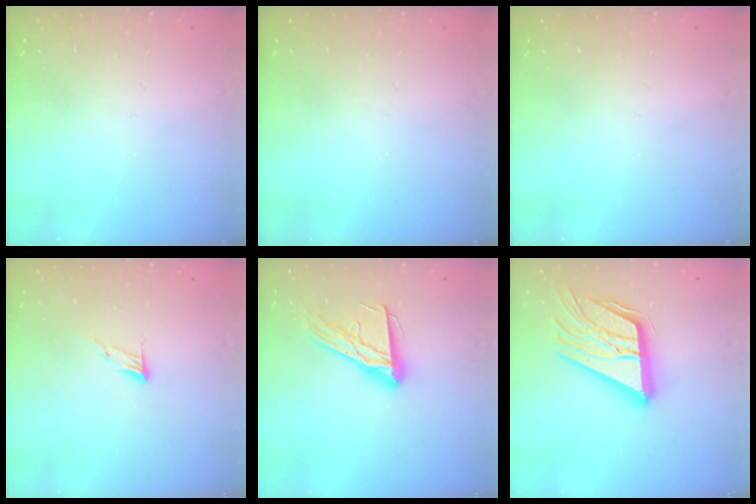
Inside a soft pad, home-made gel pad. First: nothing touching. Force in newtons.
{"total": 0.0}
{"total": 0.0}
{"total": 6.1, "press": 6.1, "slide": 0.5}
{"total": 14.8, "press": 14.8, "slide": 1.3}
{"total": 21.6, "press": 21.5, "slide": 2.3}